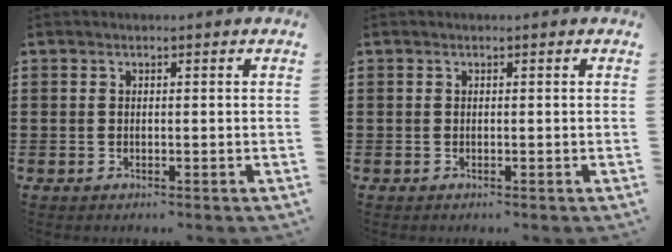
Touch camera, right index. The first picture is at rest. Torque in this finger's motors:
{"motor_torque": [0.15, -0.08, 0.01, 0.01]}